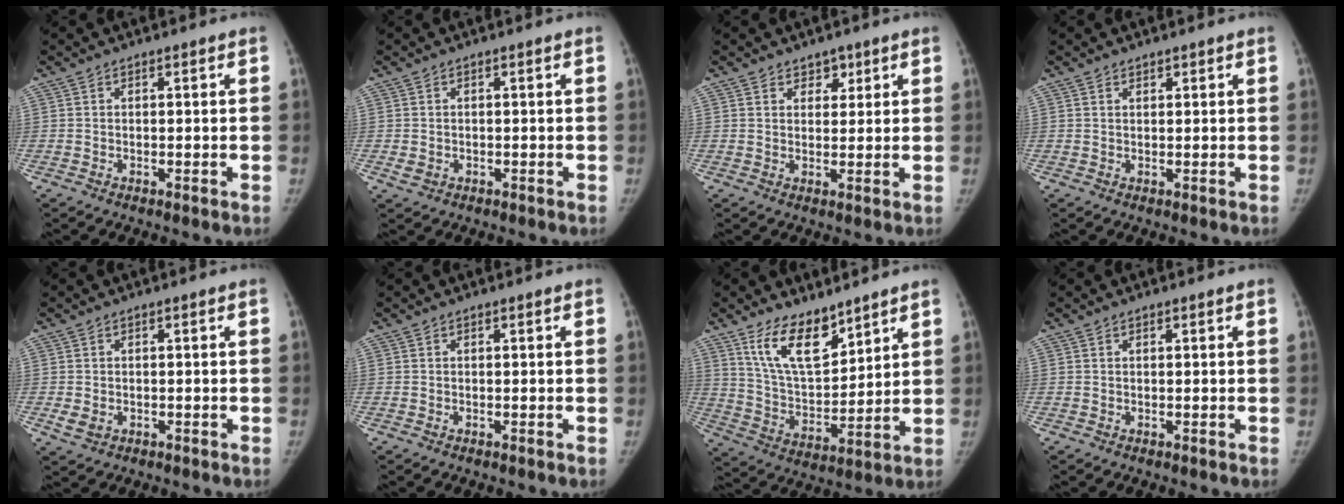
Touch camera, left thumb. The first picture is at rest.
{"total": 1.9, "force": [-0.5, 1.6, 0.9], "torque": [-0.011, 0.000, -0.002]}
{"total": 3.0, "force": [1.9, 2.1, 0.8], "torque": [0.014, -0.011, 0.026]}
{"total": 1.0, "force": [0.7, 0.6, 0.2], "torque": [0.005, -0.004, 0.009]}
{"total": 2.6, "force": [-0.6, 2.1, 1.5], "torque": [-0.025, -0.002, -0.004]}
{"total": 0.0}
{"total": 12.6, "force": [8.8, 5.7, 7.1], "torque": [-0.095, -0.064, 0.176]}
{"total": 0.0}